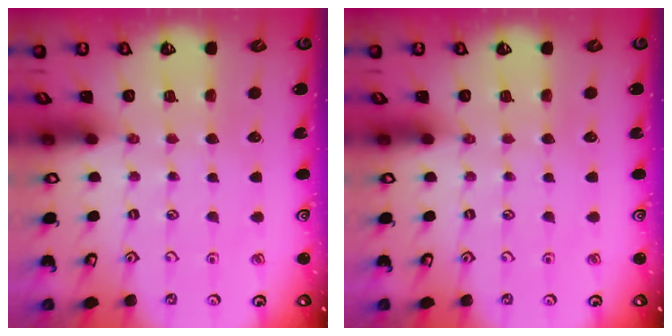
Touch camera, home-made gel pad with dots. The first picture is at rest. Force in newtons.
{"total": 0.0}